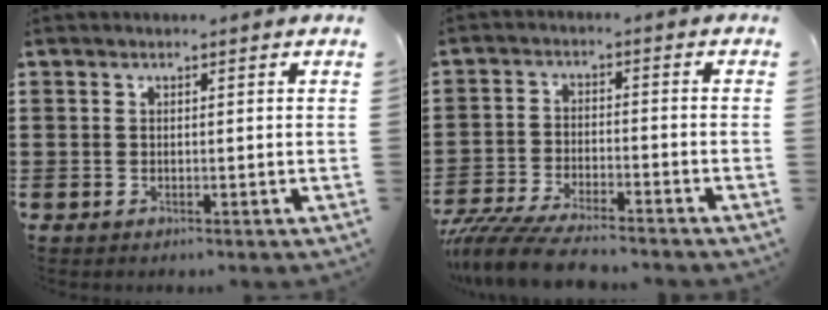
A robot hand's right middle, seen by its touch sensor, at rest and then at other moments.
{"total": 6.7, "force": [-6.3, 0.6, 2.1], "torque": [-0.056, -0.002, -0.126]}